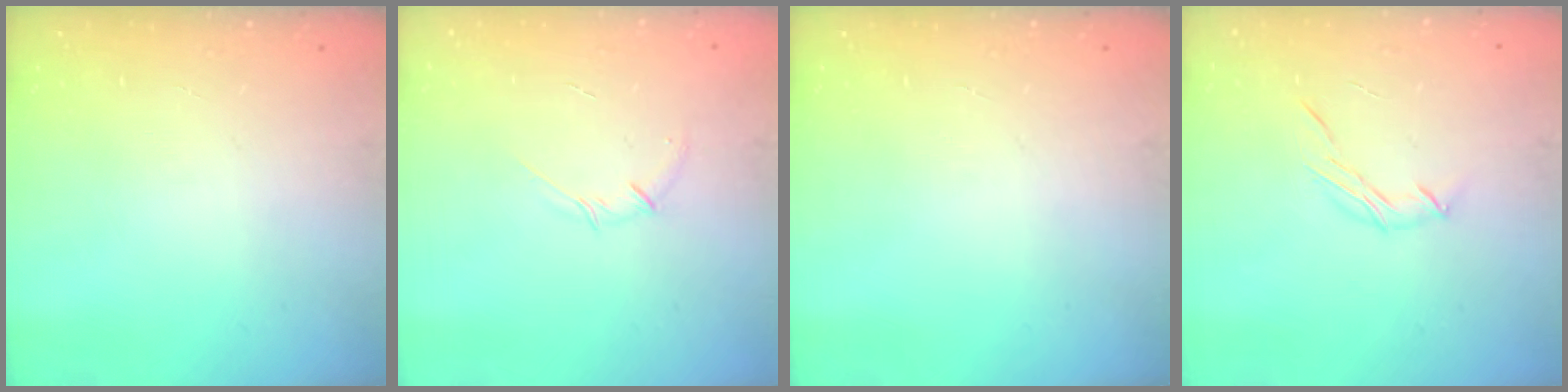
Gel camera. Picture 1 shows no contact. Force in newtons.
{"total": 3.6, "press": 3.4, "slide": 1.2}
{"total": 0.0}
{"total": 5.7, "press": 5.6, "slide": 1.1}